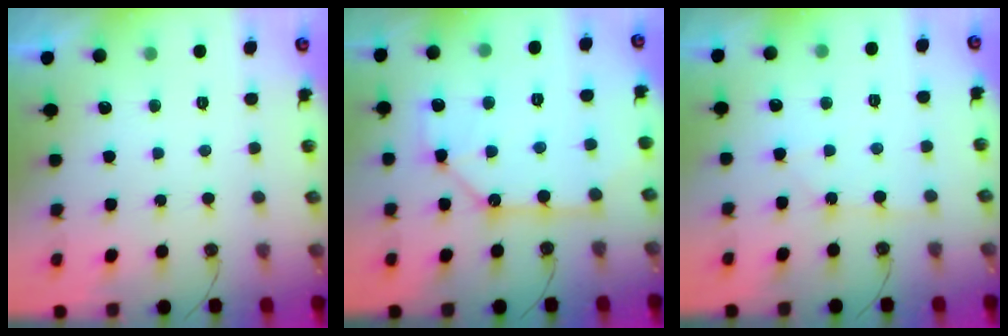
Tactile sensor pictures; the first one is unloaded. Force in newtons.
{"total": 14.3, "press": 14.2, "slide": 1.6}
{"total": 5.6, "press": 5.6, "slide": 0.7}